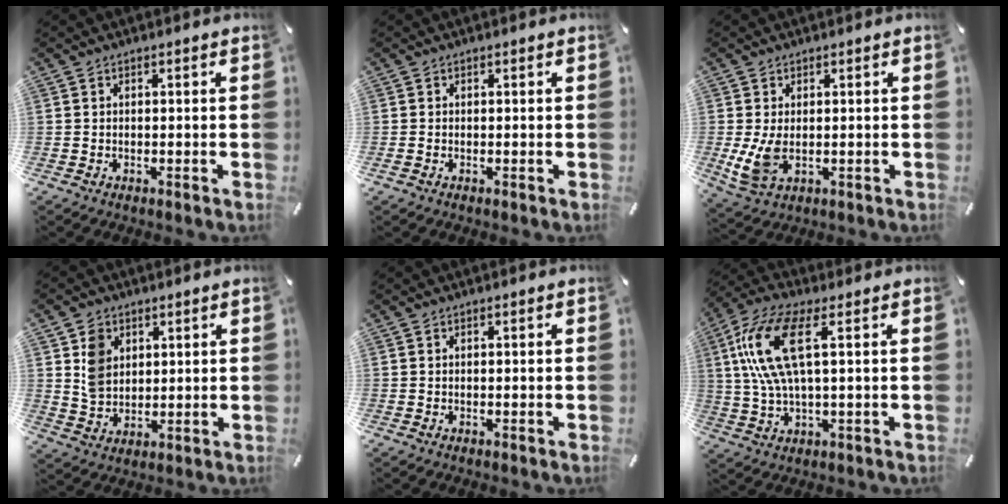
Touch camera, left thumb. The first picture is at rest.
{"total": 0.0}
{"total": 6.2, "force": [0.2, 3.8, 4.9], "torque": [-0.105, -0.005, 0.003]}
{"total": 7.0, "force": [2.9, 5.8, 2.7], "torque": [-0.053, 0.006, 0.057]}
{"total": 0.0}
{"total": 13.6, "force": [3.7, 4.8, 12.2], "torque": [-0.270, -0.010, 0.061]}